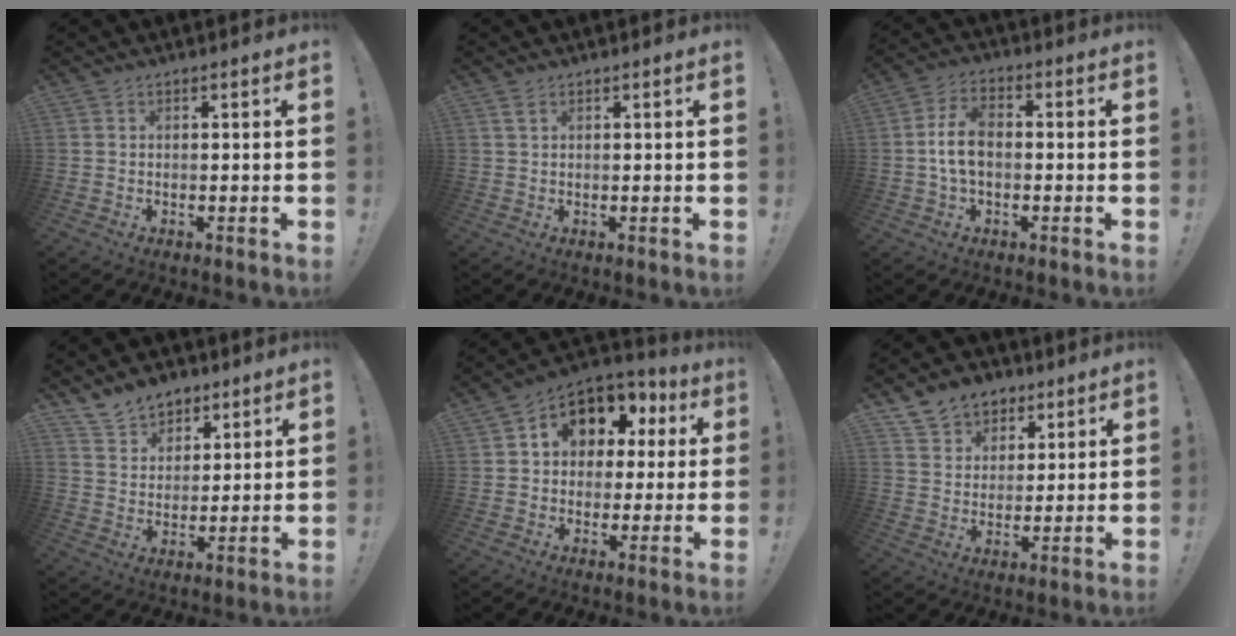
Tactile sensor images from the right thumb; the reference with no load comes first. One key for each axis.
{"total": 1.7, "fx": 0.9, "fy": 0.7, "fz": 1.3, "tx": -0.024, "ty": 0.001, "tz": 0.015}
{"total": 8.5, "fx": -0.6, "fy": 5.1, "fz": 6.8, "tx": -0.138, "ty": 0.007, "tz": -0.007}
{"total": 10.0, "fx": 7.6, "fy": 6.2, "fz": 1.9, "tx": -0.039, "ty": -0.051, "tz": 0.151}
{"total": 10.1, "fx": 4.2, "fy": 8.1, "fz": 4.5, "tx": -0.066, "ty": -0.031, "tz": 0.082}
{"total": 9.1, "fx": 5.5, "fy": 7.0, "fz": 1.5, "tx": -0.021, "ty": -0.037, "tz": 0.110}